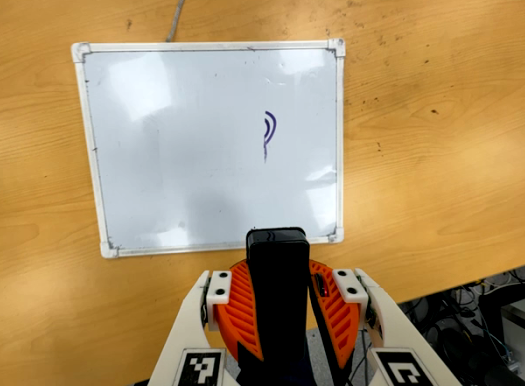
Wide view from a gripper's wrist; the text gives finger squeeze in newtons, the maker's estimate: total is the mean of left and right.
{"total": 8.8, "left": 8.7, "right": 8.9}